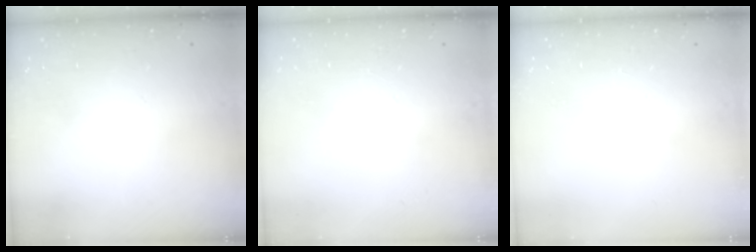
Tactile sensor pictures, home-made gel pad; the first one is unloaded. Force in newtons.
{"total": 0.0}
{"total": 0.0}